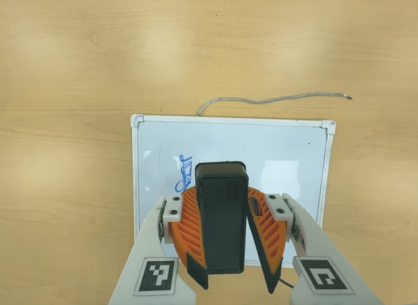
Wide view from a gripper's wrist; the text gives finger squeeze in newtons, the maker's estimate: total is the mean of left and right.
{"total": 10.8, "left": 10.5, "right": 11.1}